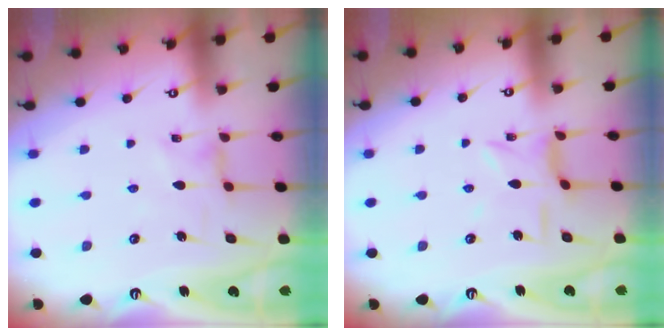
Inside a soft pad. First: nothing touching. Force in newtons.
{"total": 4.0, "press": 4.0, "slide": 0.3}